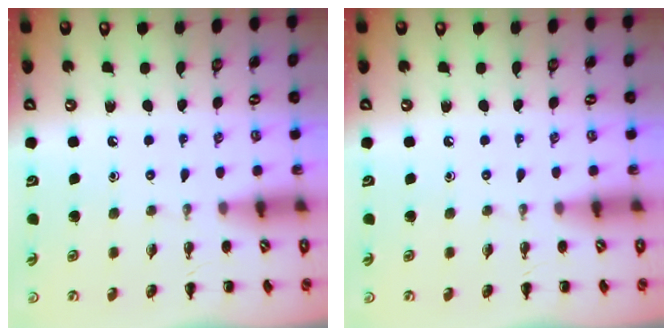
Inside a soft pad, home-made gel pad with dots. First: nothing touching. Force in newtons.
{"total": 0.0}